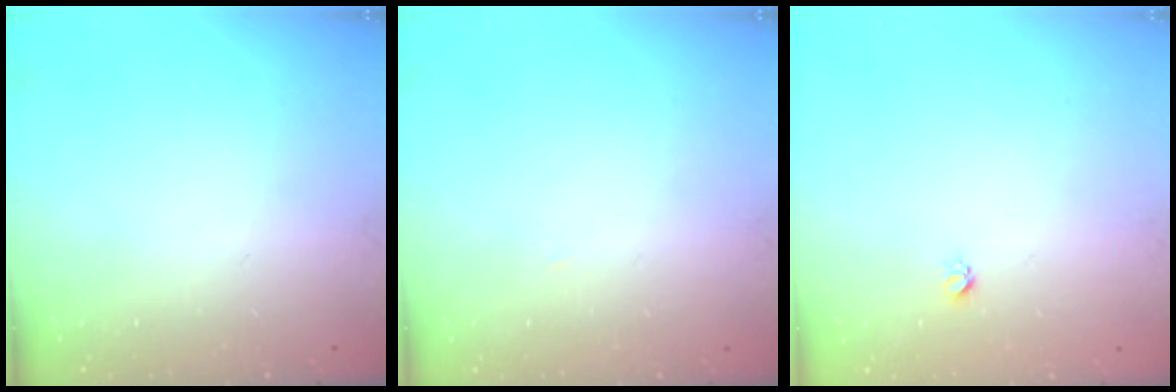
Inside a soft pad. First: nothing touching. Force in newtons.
{"total": 1.1, "press": 1.1, "slide": 0.1}
{"total": 3.0, "press": 2.9, "slide": 0.4}